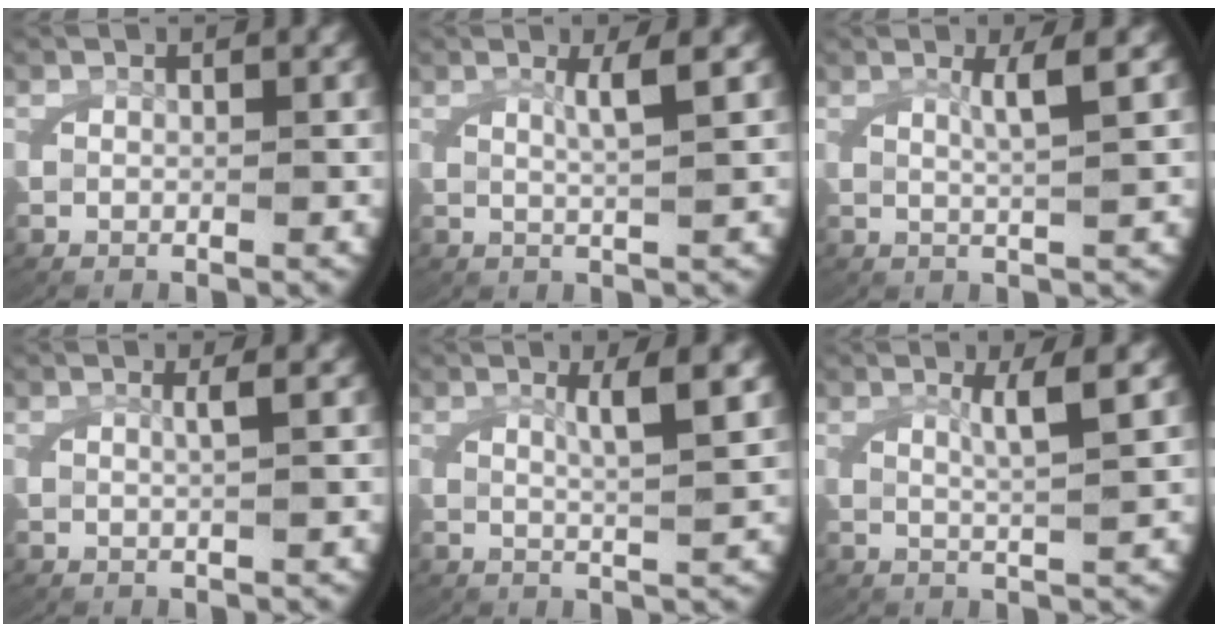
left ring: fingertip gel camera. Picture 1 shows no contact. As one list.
[{"total": 2.5, "force": [1.1, -0.5, 2.2], "torque": [-0.043, -0.002, 0.025]}, {"total": 2.6, "force": [1.1, -0.5, 2.2], "torque": [-0.044, -0.001, 0.025]}, {"total": 1.3, "force": [0.4, -0.5, 1.1], "torque": [-0.024, 0.000, 0.009]}, {"total": 3.3, "force": [1.5, -0.1, 3.0], "torque": [-0.051, -0.002, 0.030]}, {"total": 2.9, "force": [1.3, -0.4, 2.6], "torque": [-0.048, -0.002, 0.029]}]